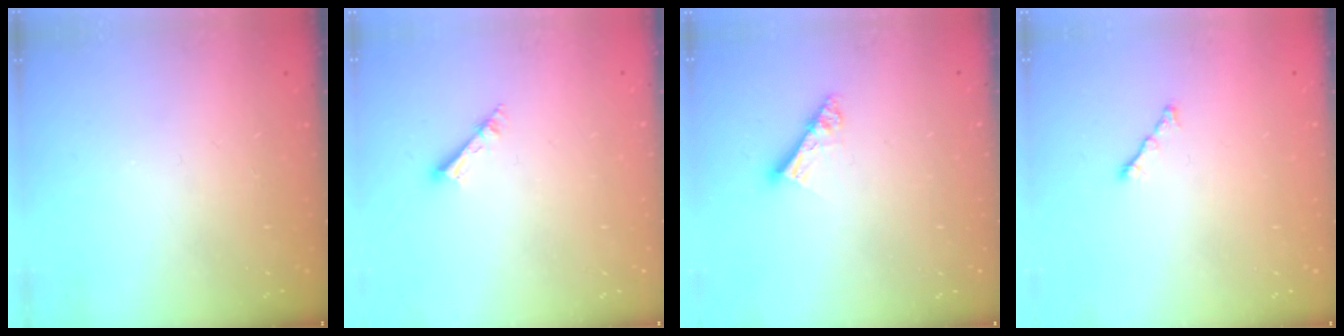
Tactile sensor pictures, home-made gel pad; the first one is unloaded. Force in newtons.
{"total": 2.6, "press": 2.5, "slide": 0.2}
{"total": 5.2, "press": 5.2, "slide": 0.1}
{"total": 1.7, "press": 1.6, "slide": 0.6}